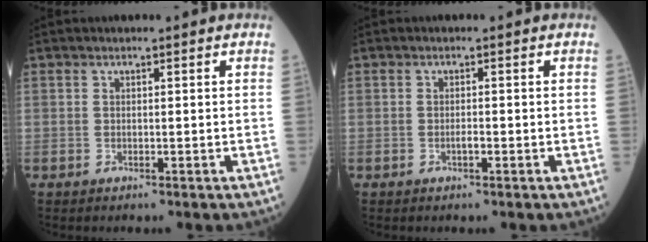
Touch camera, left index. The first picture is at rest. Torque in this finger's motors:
{"motor_torque": [0.15, 0.06, 0.00, 0.00]}